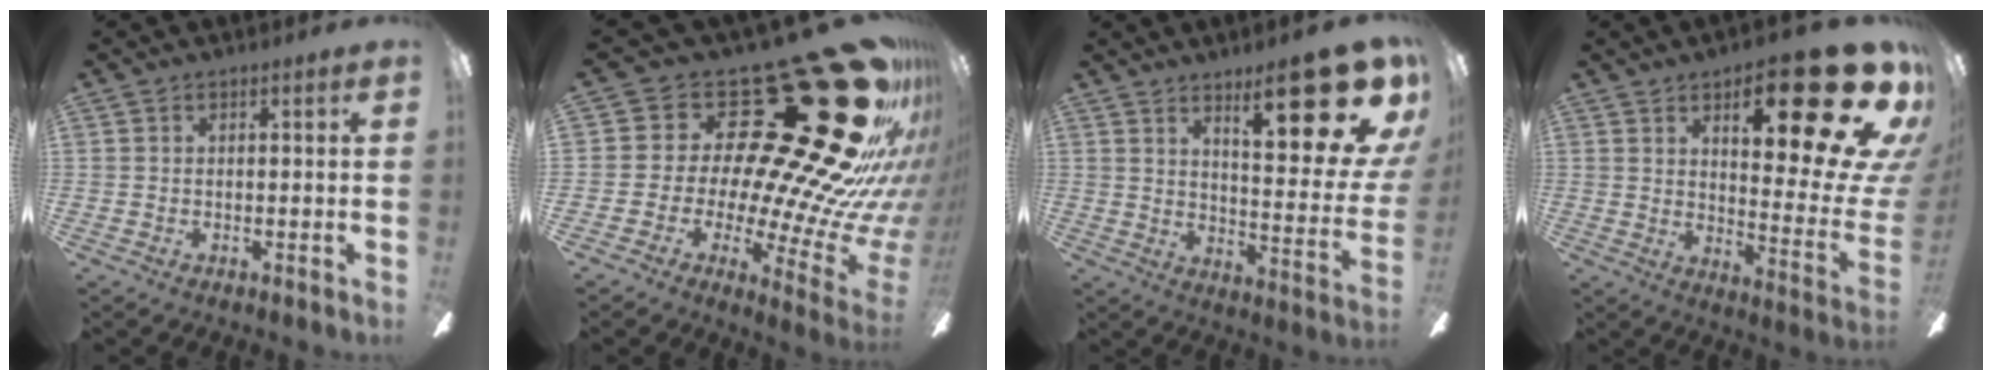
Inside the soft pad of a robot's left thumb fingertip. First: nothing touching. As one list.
[{"total": 40.1, "force": [18.0, 15.7, 32.2], "torque": [-0.401, -0.200, 0.370]}, {"total": 21.1, "force": [11.9, 6.3, 16.2], "torque": [-0.209, -0.081, 0.181]}, {"total": 25.6, "force": [13.0, 8.2, 20.5], "torque": [-0.271, -0.094, 0.208]}]